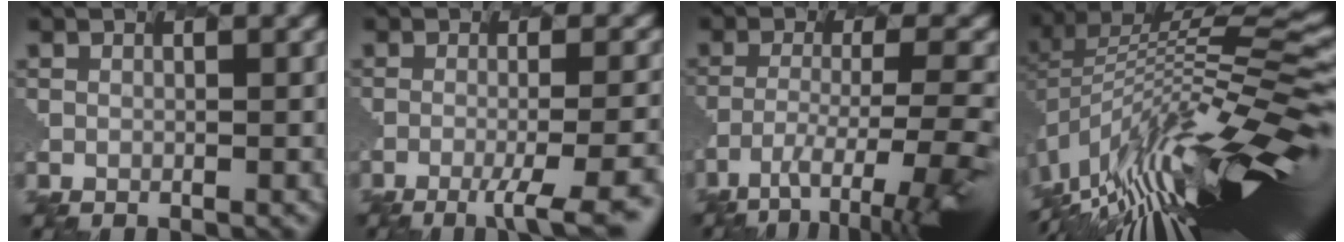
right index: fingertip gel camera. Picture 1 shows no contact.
{"total": 7.0, "force": [-3.6, 1.8, 5.7], "torque": [-0.077, -0.004, -0.043]}
{"total": 8.3, "force": [-5.7, 1.7, 5.8], "torque": [-0.107, -0.009, -0.082]}
{"total": 13.2, "force": [-5.5, 2.9, 11.7], "torque": [-0.209, 0.033, -0.103]}